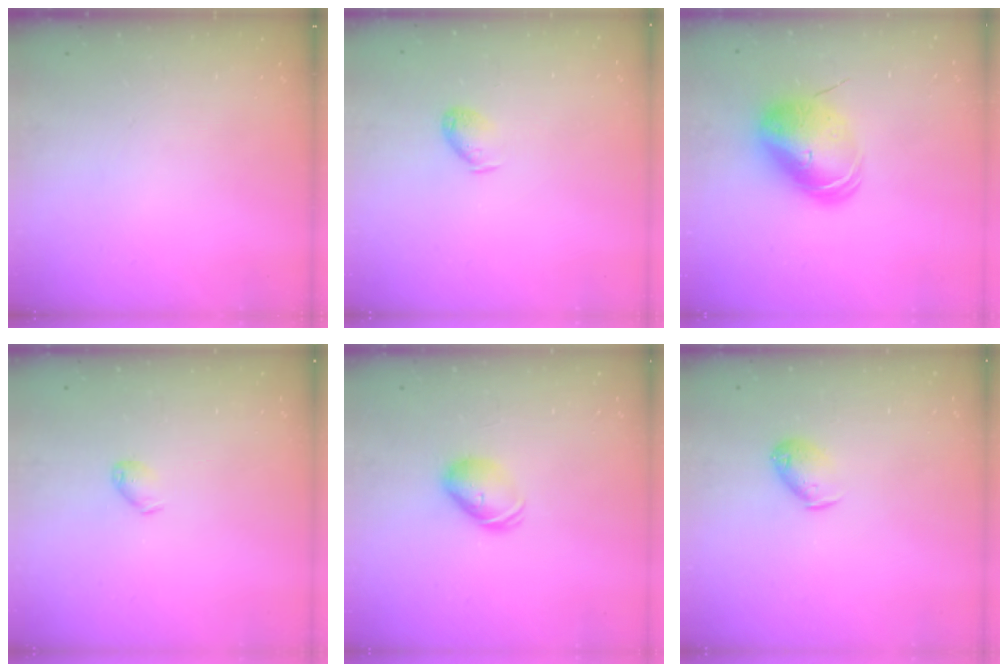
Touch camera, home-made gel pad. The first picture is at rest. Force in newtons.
{"total": 5.8, "press": 5.8, "slide": 0.4}
{"total": 10.5, "press": 10.3, "slide": 2.0}
{"total": 3.1, "press": 3.1, "slide": 0.5}
{"total": 8.3, "press": 8.3, "slide": 0.8}
{"total": 6.8, "press": 6.8, "slide": 0.8}